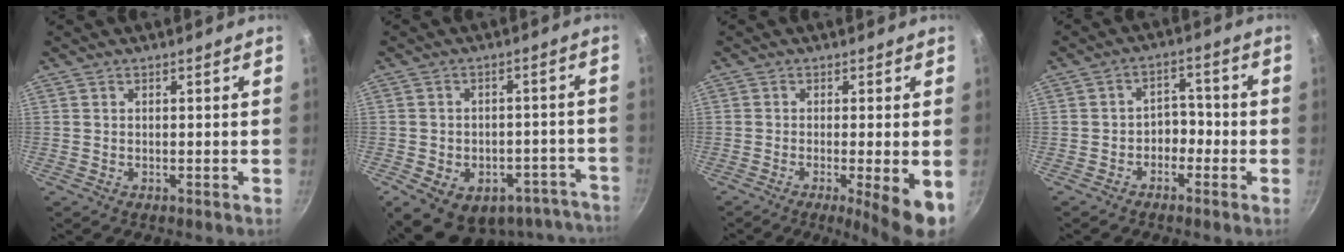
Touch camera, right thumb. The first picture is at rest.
{"total": 22.2, "force": [-13.5, 13.5, 11.2], "torque": [-0.125, 0.038, -0.157]}
{"total": 8.2, "force": [-2.4, 1.0, 7.7], "torque": [-0.108, -0.004, -0.033]}
{"total": 4.4, "force": [-1.9, 3.2, 2.3], "torque": [0.003, 0.030, -0.035]}